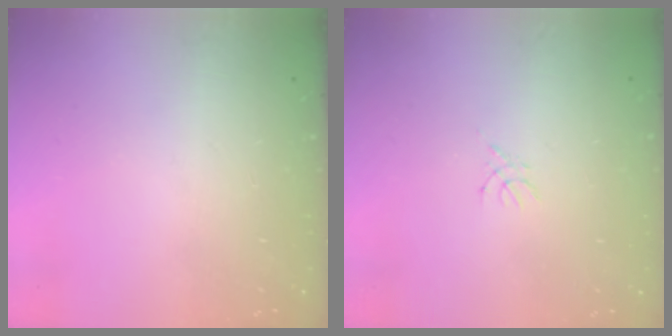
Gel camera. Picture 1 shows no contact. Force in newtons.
{"total": 1.4, "press": 1.4, "slide": 0.3}